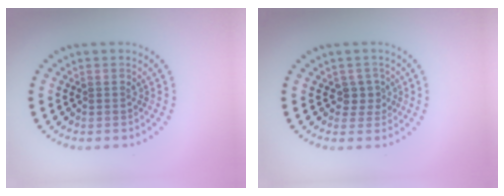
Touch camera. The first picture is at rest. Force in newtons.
{"total": 1.7, "press": 1.3, "slide": 1.1}